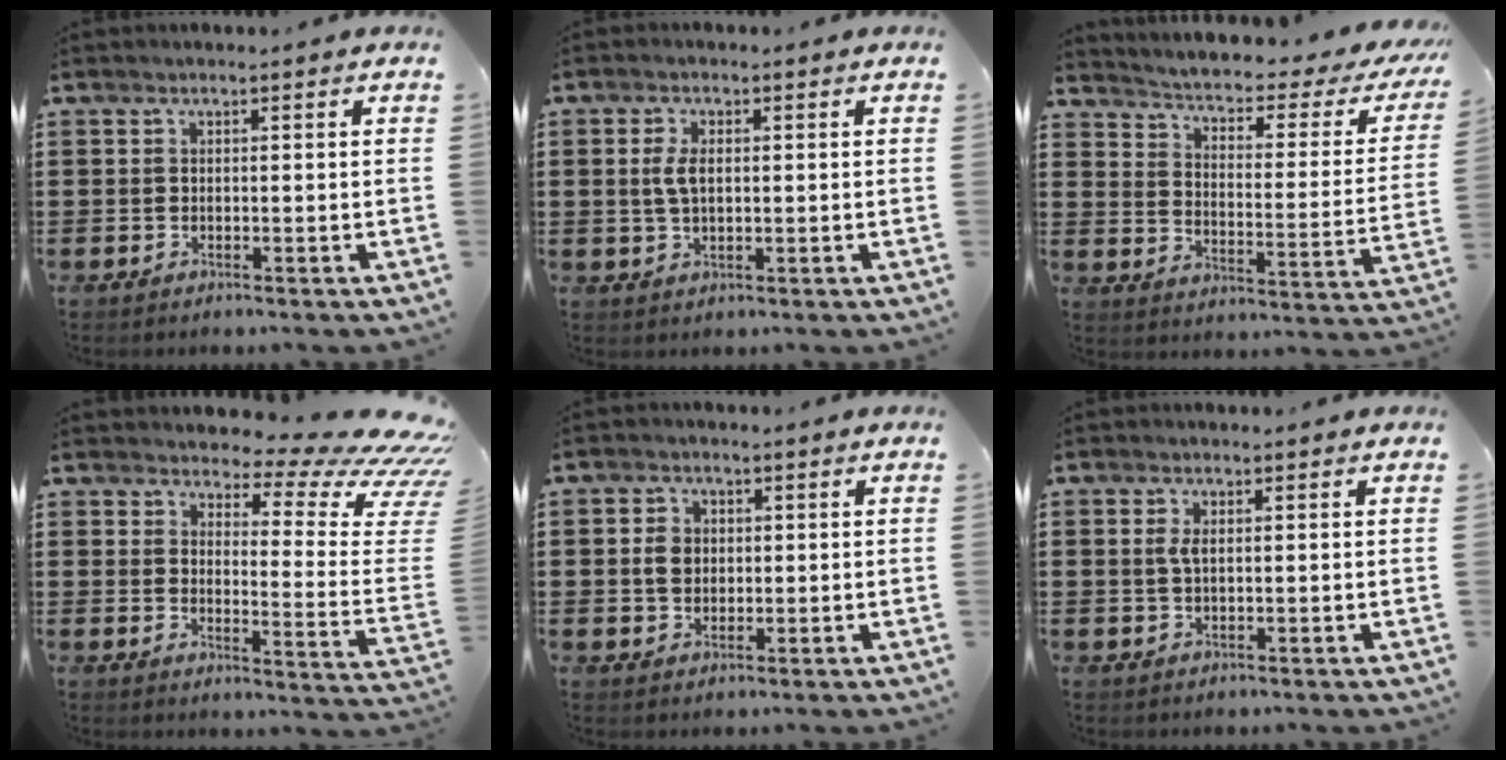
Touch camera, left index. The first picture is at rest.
{"total": 3.6, "force": [0.5, 1.7, 3.2], "torque": [-0.073, 0.004, 0.005]}
{"total": 2.5, "force": [1.2, 0.5, 2.1], "torque": [-0.051, -0.025, 0.008]}
{"total": 8.4, "force": [6.5, 1.8, 5.0], "torque": [-0.081, -0.058, 0.108]}
{"total": 3.3, "force": [0.2, 2.8, 1.6], "torque": [-0.040, 0.009, 0.001]}
{"total": 2.0, "force": [0.5, 0.7, 1.8], "torque": [-0.045, 0.001, 0.005]}